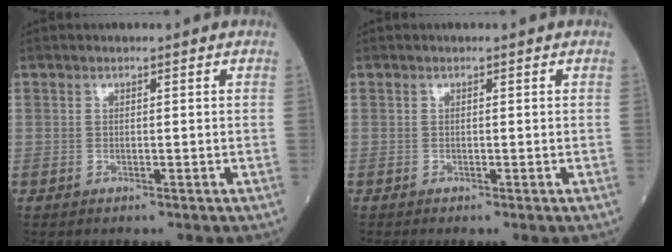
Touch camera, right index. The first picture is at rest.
{"total": 0.5, "force": [-0.4, -0.2, 0.3], "torque": [-0.005, 0.001, -0.009]}